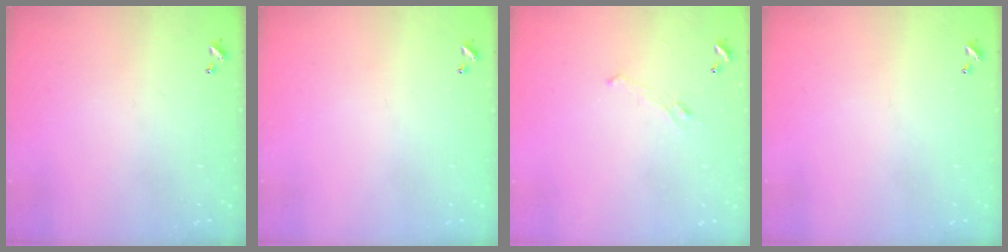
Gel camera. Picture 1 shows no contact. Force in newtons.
{"total": 0.0}
{"total": 1.2, "press": 0.8, "slide": 0.9}
{"total": 0.0}